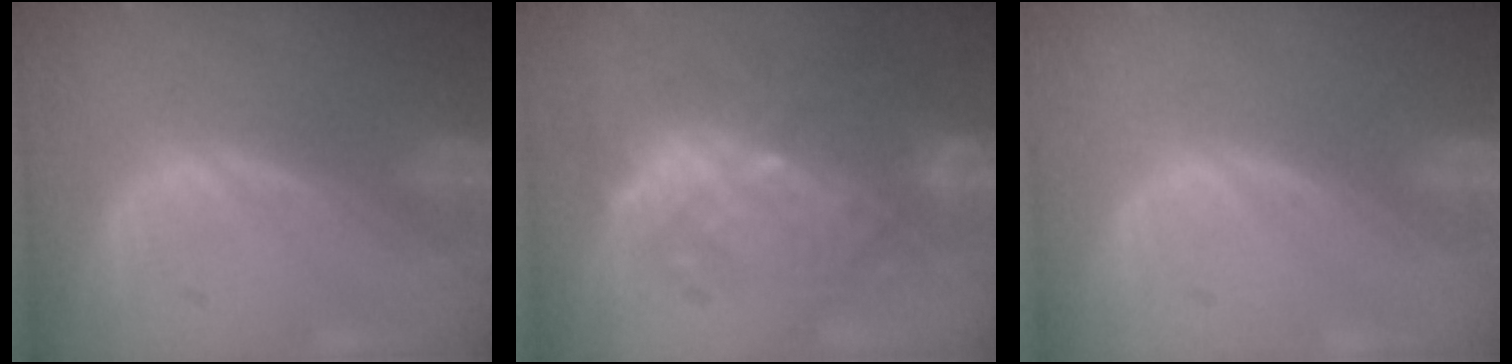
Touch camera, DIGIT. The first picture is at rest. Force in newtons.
{"total": 9.4, "press": 8.9, "slide": 2.8}
{"total": 0.0}